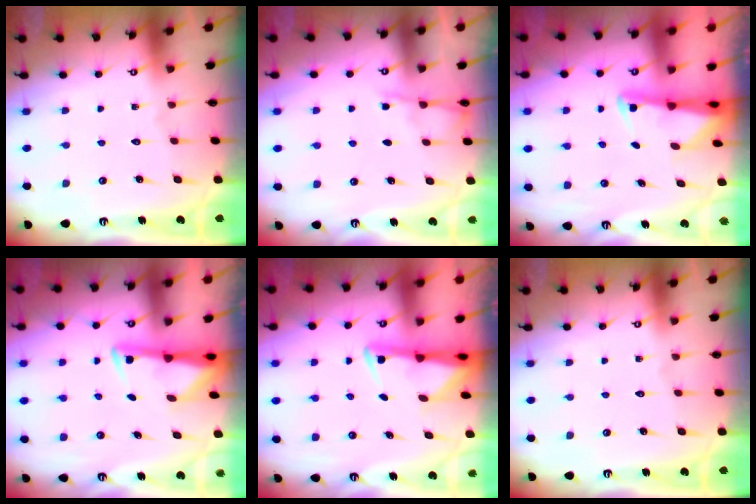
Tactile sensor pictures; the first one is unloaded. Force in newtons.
{"total": 3.3, "press": 3.2, "slide": 0.5}
{"total": 2.3, "press": 2.3, "slide": 0.5}
{"total": 2.8, "press": 2.8, "slide": 0.5}
{"total": 3.0, "press": 2.9, "slide": 0.7}
{"total": 0.0}